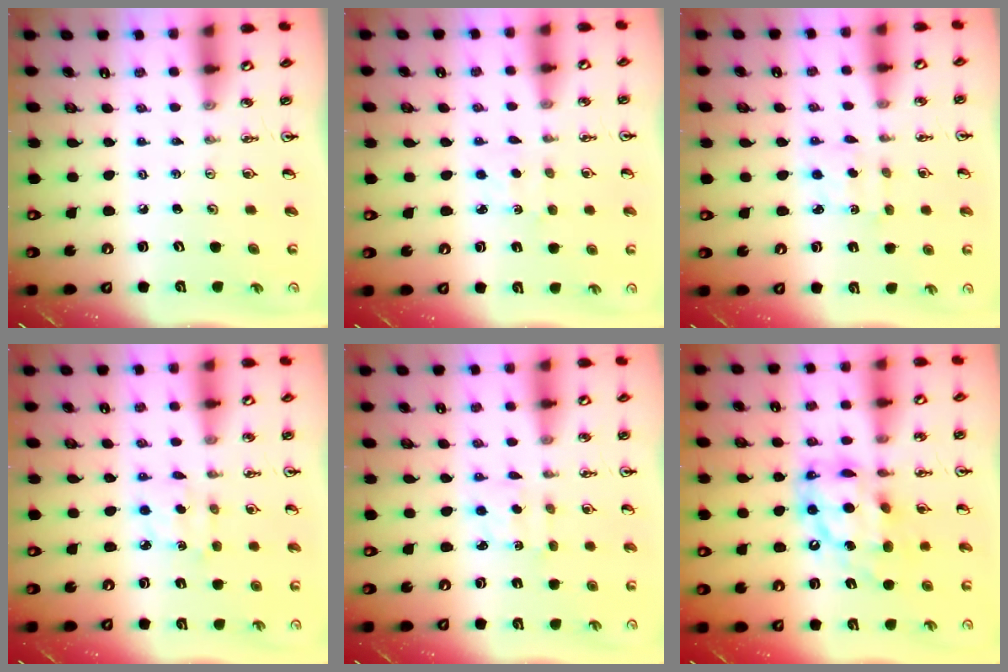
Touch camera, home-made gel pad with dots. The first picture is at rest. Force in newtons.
{"total": 1.6, "press": 1.6, "slide": 0.3}
{"total": 1.9, "press": 1.7, "slide": 0.8}
{"total": 5.5, "press": 5.5, "slide": 0.5}
{"total": 1.8, "press": 1.7, "slide": 0.7}
{"total": 14.5, "press": 14.4, "slide": 1.5}